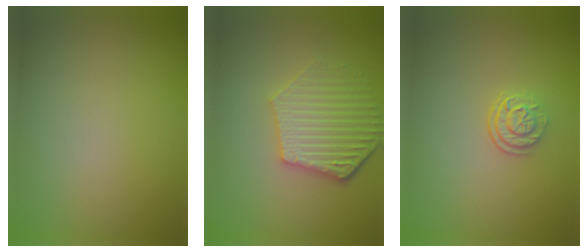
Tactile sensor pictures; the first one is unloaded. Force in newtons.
{"total": 5.1, "press": 4.2, "slide": 2.9}
{"total": 2.4, "press": 1.7, "slide": 1.6}